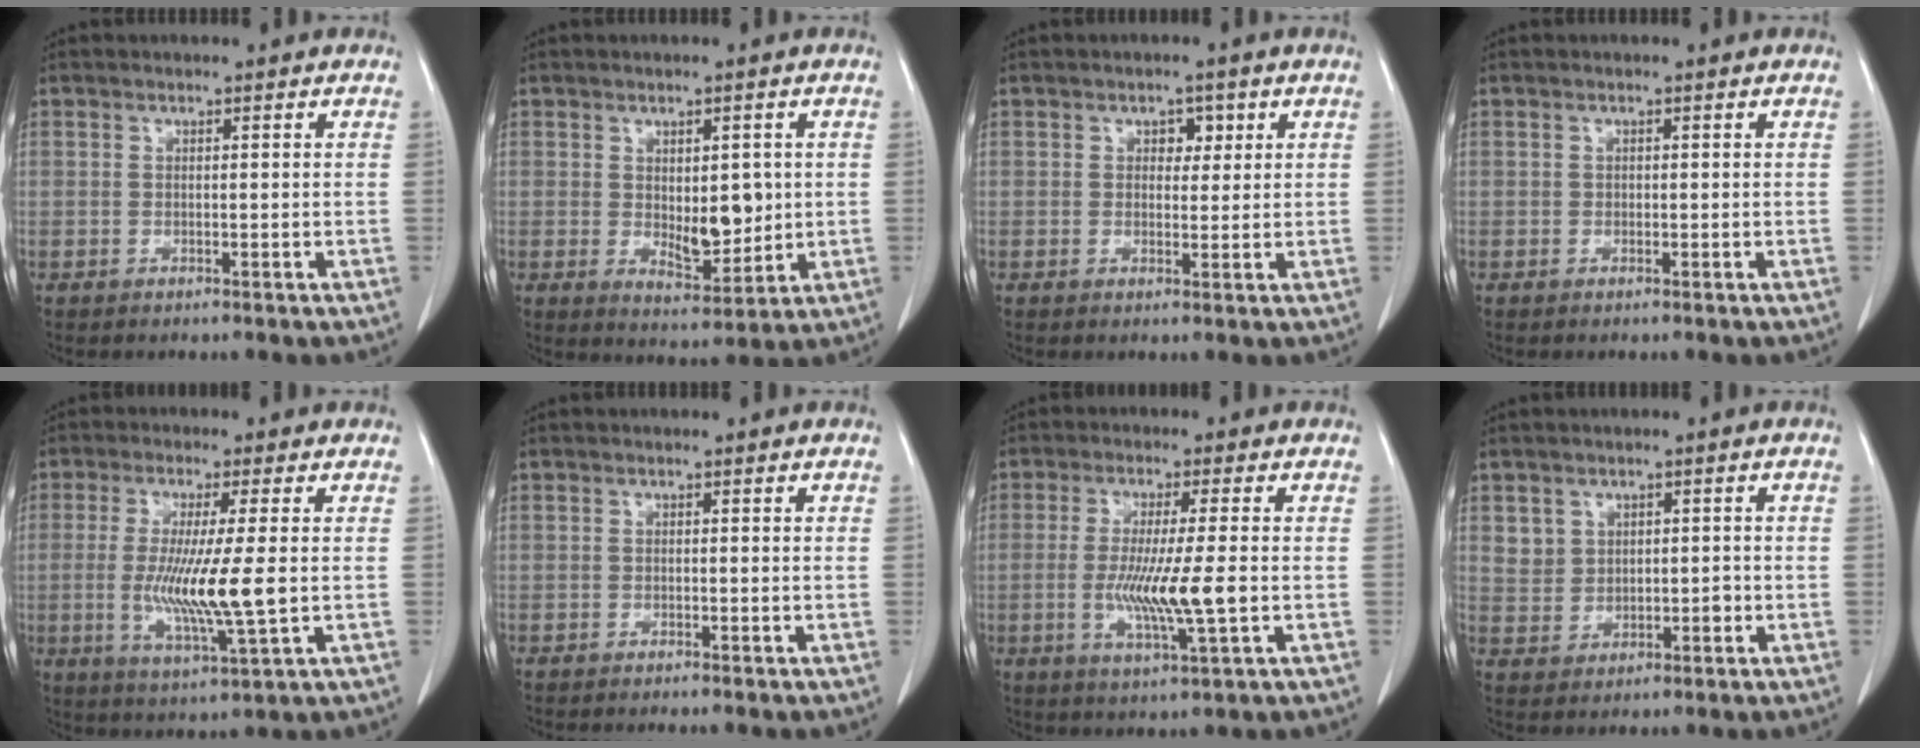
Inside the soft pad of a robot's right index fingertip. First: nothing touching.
{"total": 6.3, "force": [0.4, 3.1, 5.5], "torque": [-0.078, -0.008, 0.018]}
{"total": 2.4, "force": [1.0, 1.7, 1.5], "torque": [-0.013, 0.004, 0.012]}
{"total": 0.0}
{"total": 10.6, "force": [-0.8, 0.0, 10.6], "torque": [-0.206, -0.026, -0.016]}
{"total": 0.8, "force": [-0.7, -0.3, 0.3], "torque": [-0.009, 0.000, -0.014]}
{"total": 9.0, "force": [-1.4, 0.0, 8.9], "torque": [-0.168, -0.018, -0.027]}
{"total": 3.8, "force": [0.9, 3.4, 1.5], "torque": [-0.020, 0.008, 0.022]}